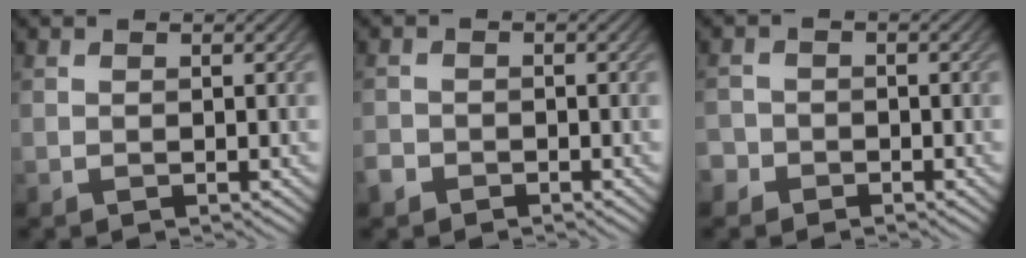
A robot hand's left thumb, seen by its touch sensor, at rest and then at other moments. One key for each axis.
{"total": 1.8, "fx": -1.4, "fy": 1.1, "fz": 0.4, "tx": -0.009, "ty": -0.002, "tz": -0.033}
{"total": 2.0, "fx": -1.3, "fy": 1.6, "fz": 0.1, "tx": 0.005, "ty": 0.000, "tz": -0.031}